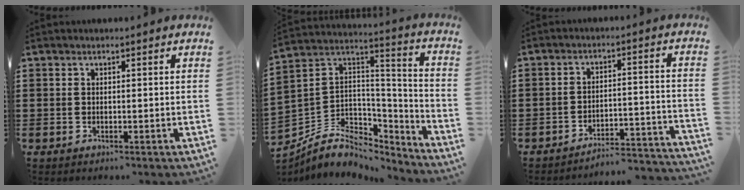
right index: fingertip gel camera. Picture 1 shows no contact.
{"total": 7.3, "force": [-4.2, 5.4, 2.7], "torque": [-0.078, -0.006, -0.076]}
{"total": 4.1, "force": [-4.0, 0.2, 0.8], "torque": [-0.018, -0.006, -0.086]}